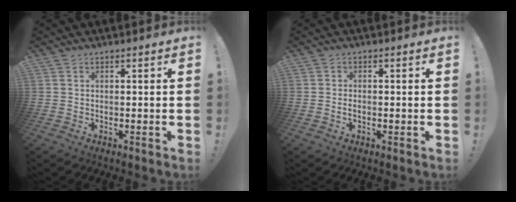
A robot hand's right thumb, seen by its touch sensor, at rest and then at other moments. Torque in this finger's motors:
{"motor_torque": [0.19, -0.01, -0.03, 0.10, 0.05]}